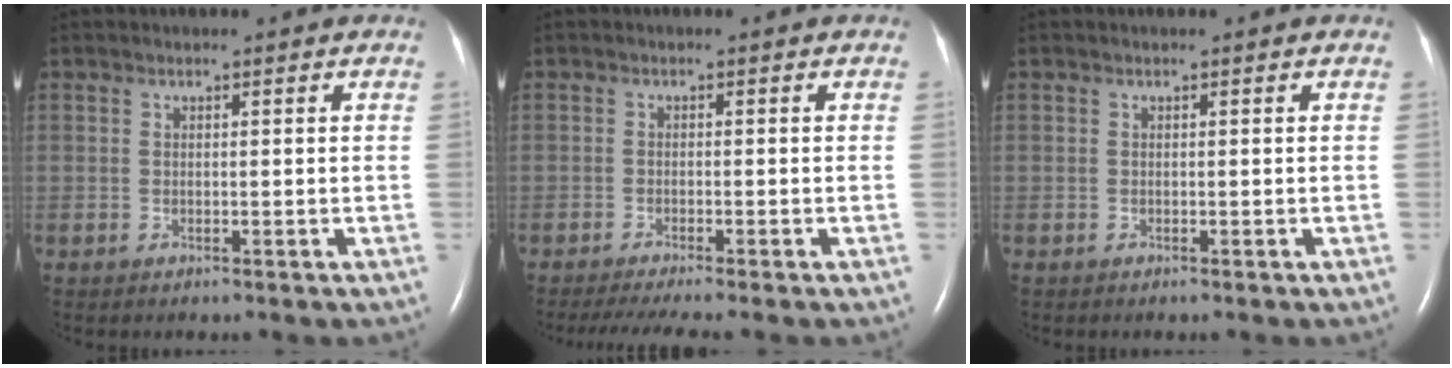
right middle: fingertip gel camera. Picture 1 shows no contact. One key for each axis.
{"total": 5.6, "fx": -4.7, "fy": -0.4, "fz": 3.1, "tx": -0.048, "ty": -0.015, "tz": -0.076}
{"total": 0.0}